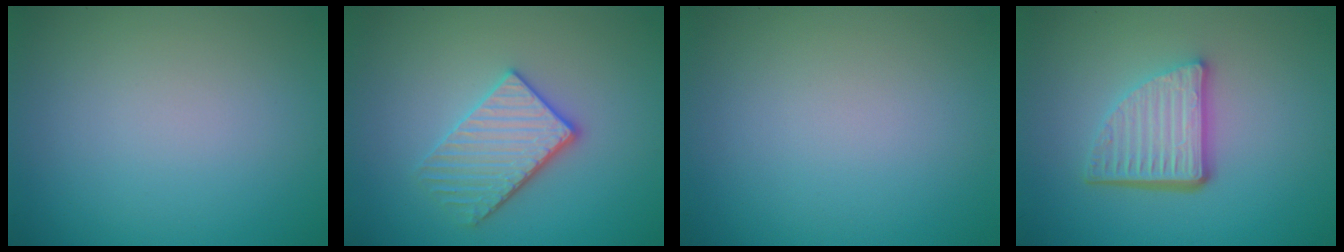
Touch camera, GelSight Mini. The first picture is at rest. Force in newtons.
{"total": 3.7, "press": 3.3, "slide": 1.6}
{"total": 0.0}
{"total": 5.2, "press": 3.6, "slide": 3.7}